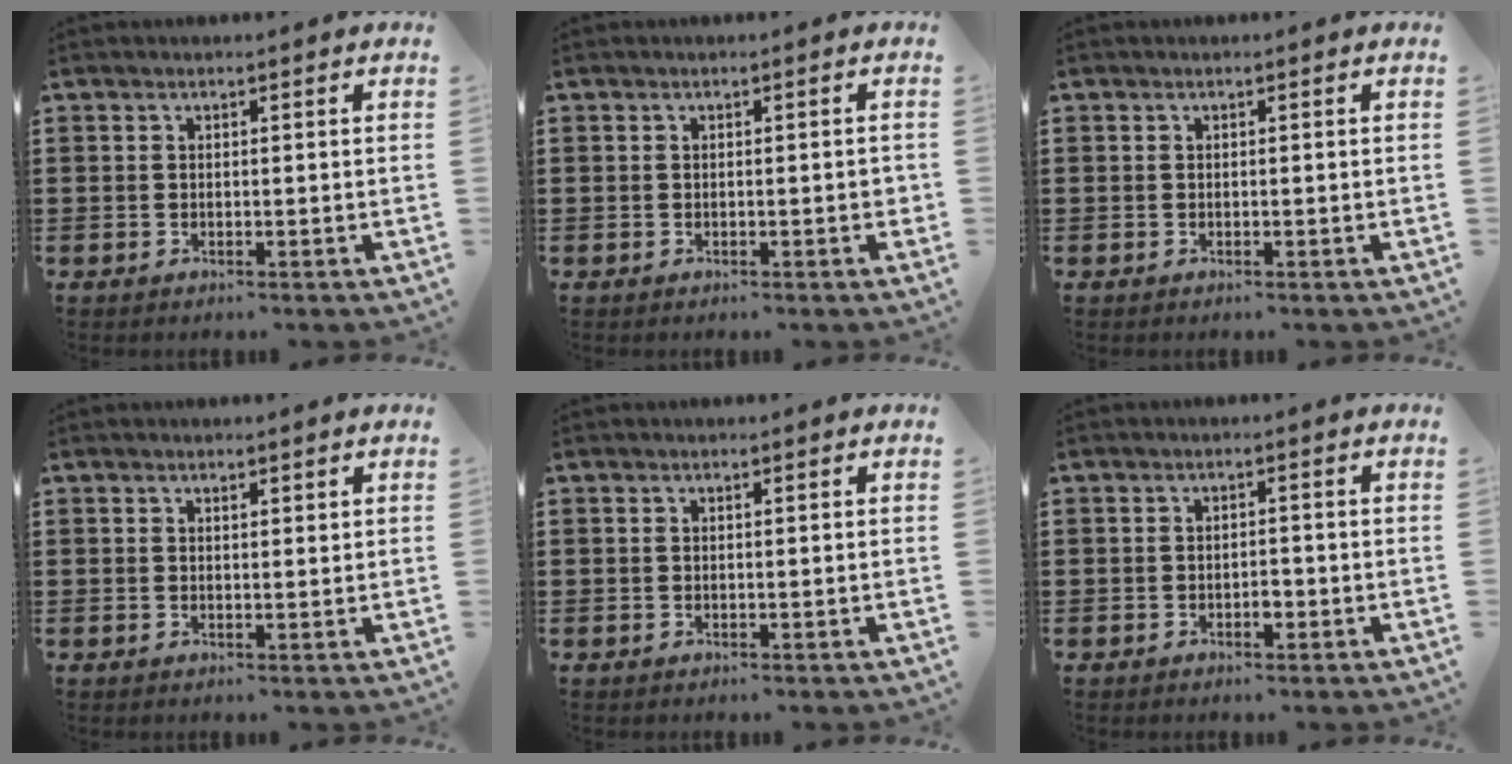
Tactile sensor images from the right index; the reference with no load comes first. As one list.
[{"total": 0.8, "force": [-0.2, 0.2, 0.8], "torque": [-0.015, 0.000, -0.002]}, {"total": 0.0}, {"total": 0.8, "force": [0.6, 0.3, 0.4], "torque": [-0.008, 0.002, 0.012]}, {"total": 0.0}, {"total": 1.6, "force": [-0.8, 0.7, 1.2], "torque": [-0.024, 0.001, -0.015]}]